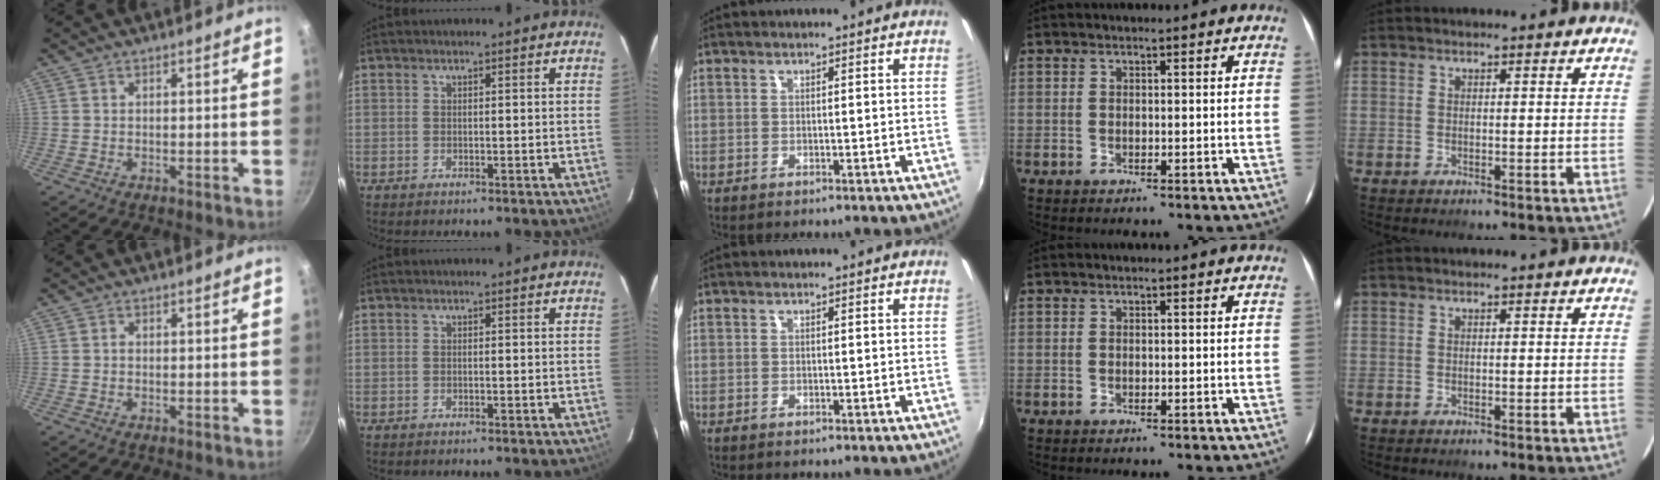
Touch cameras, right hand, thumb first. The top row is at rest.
{"thumb": {"total": 0.6, "force": [0.0, 0.5, 0.3], "torque": [-0.002, 0.004, -0.003]}}